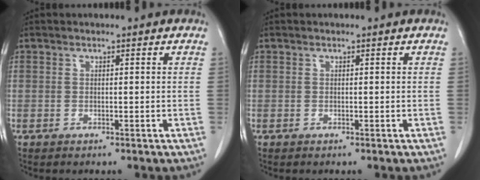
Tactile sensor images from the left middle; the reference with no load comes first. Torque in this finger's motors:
{"motor_torque": [0.00, 0.00, 0.04, 0.01]}